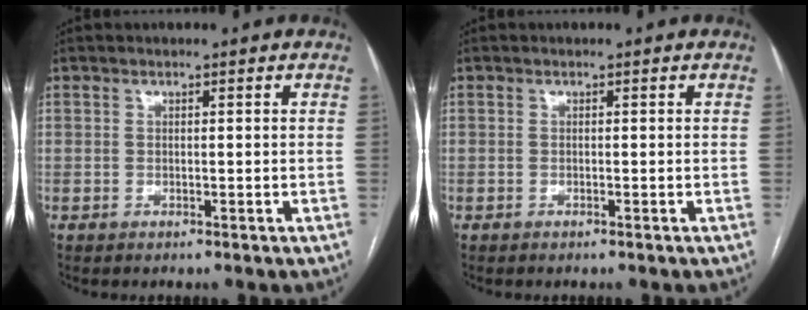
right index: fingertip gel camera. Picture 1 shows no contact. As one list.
[{"total": 0.0}]